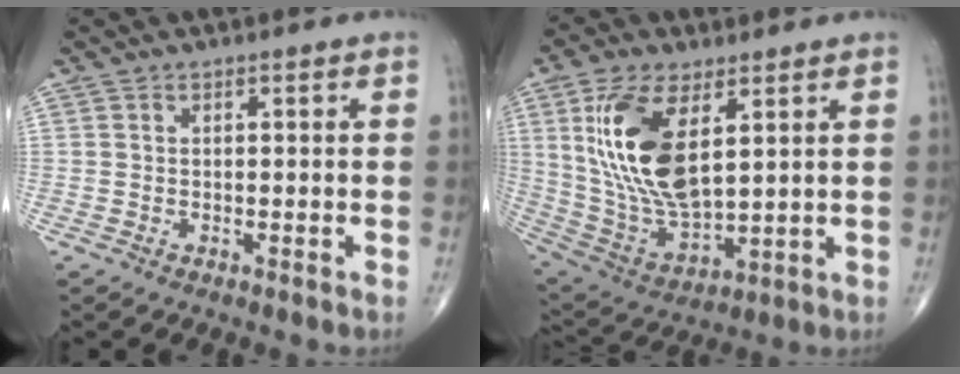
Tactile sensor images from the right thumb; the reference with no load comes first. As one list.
[{"total": 18.0, "force": [5.3, 8.2, 15.1], "torque": [-0.296, -0.025, 0.112]}]